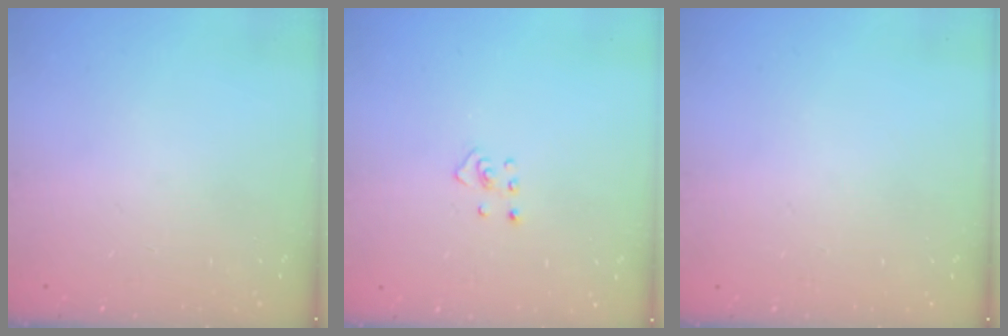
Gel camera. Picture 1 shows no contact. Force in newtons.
{"total": 2.4, "press": 2.3, "slide": 0.4}
{"total": 0.0}